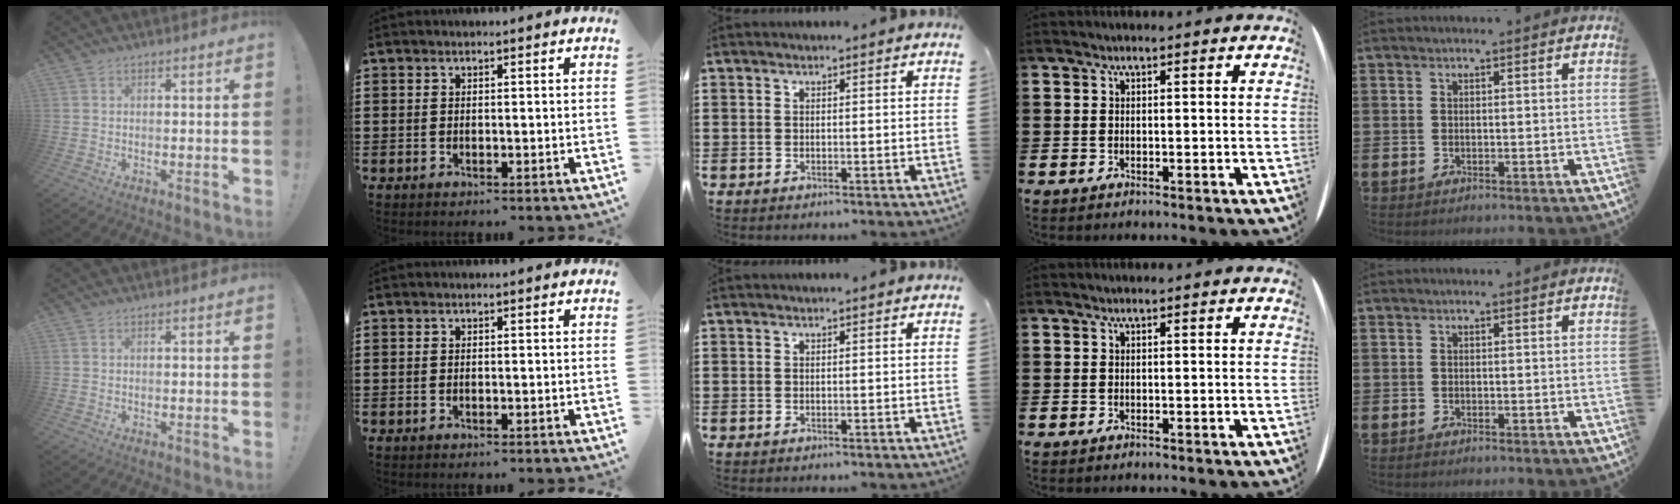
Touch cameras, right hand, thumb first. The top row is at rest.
{}